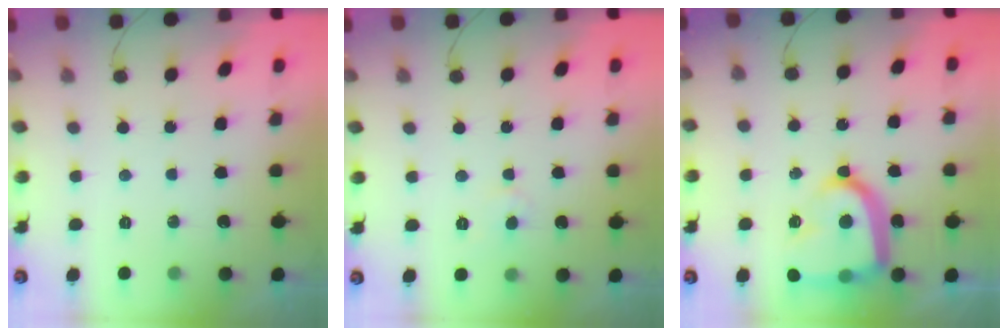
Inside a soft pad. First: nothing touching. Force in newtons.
{"total": 2.9, "press": 2.9, "slide": 0.2}
{"total": 19.6, "press": 19.5, "slide": 1.7}